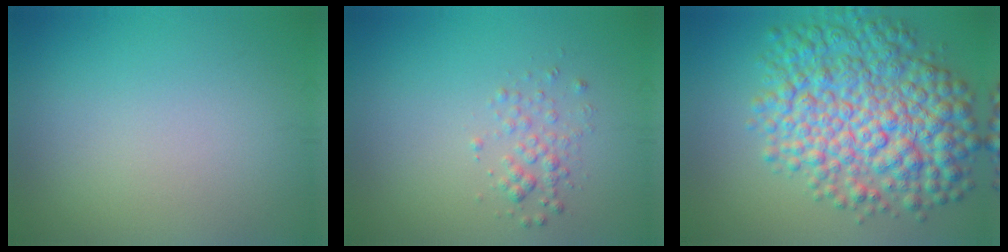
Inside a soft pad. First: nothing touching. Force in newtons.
{"total": 1.5, "press": 1.5, "slide": 0.1}
{"total": 10.3, "press": 10.3, "slide": 0.1}